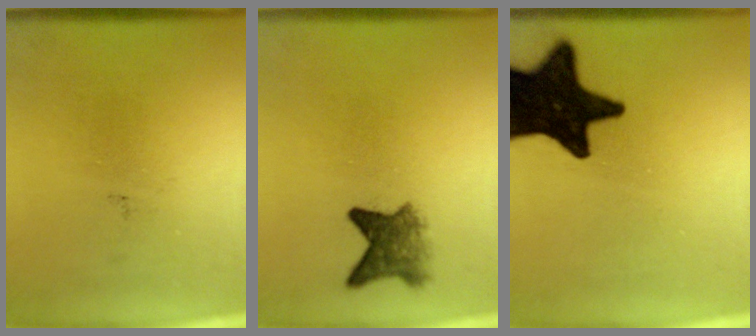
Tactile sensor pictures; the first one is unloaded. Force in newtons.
{"total": 4.5}
{"total": 18.9}